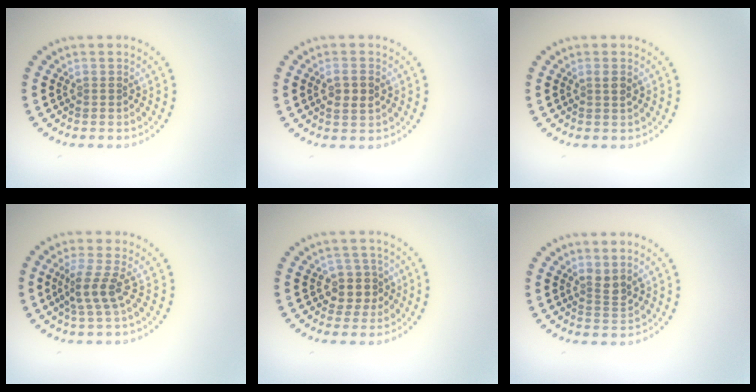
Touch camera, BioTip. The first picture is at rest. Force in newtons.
{"total": 2.1, "press": 2.0, "slide": 0.4}
{"total": 0.9, "press": 0.8, "slide": 0.5}
{"total": 2.6, "press": 2.0, "slide": 1.6}
{"total": 2.7, "press": 2.3, "slide": 1.3}
{"total": 1.4, "press": 1.0, "slide": 1.0}